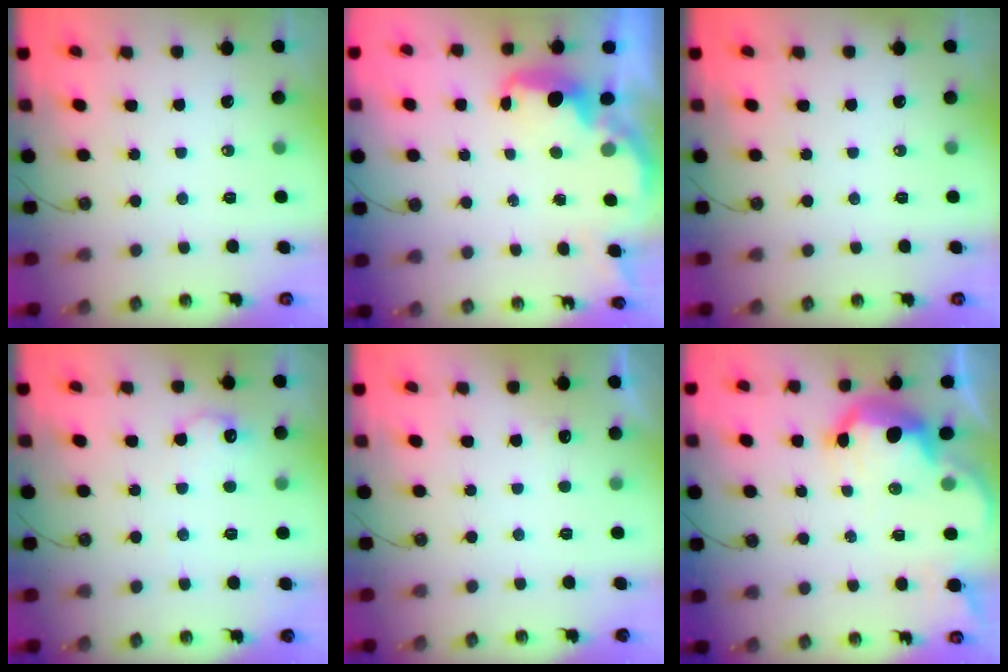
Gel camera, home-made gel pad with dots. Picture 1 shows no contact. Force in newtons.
{"total": 3.0, "press": 2.9, "slide": 0.6}
{"total": 0.0}
{"total": 8.8, "press": 8.8, "slide": 0.4}
{"total": 1.2, "press": 0.9, "slide": 0.8}
{"total": 11.4, "press": 11.4, "slide": 0.9}